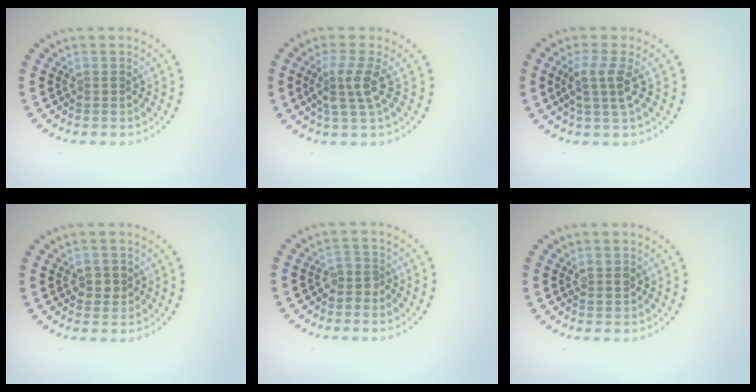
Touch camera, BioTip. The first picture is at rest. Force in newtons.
{"total": 2.8, "press": 2.1, "slide": 1.8}
{"total": 2.7, "press": 2.2, "slide": 1.5}
{"total": 1.5, "press": 1.5, "slide": 0.3}
{"total": 1.5, "press": 1.0, "slide": 1.0}
{"total": 0.9, "press": 0.9, "slide": 0.2}